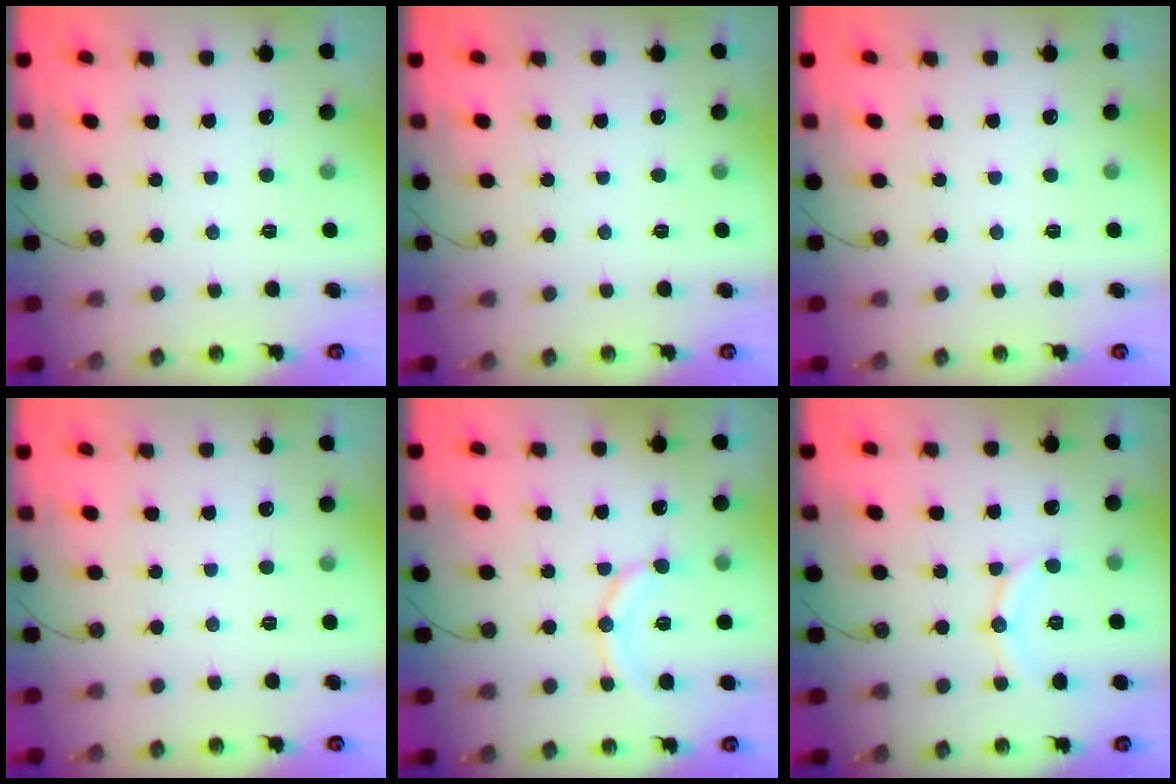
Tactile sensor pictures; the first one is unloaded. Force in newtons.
{"total": 0.0}
{"total": 0.0}
{"total": 0.0}
{"total": 12.5, "press": 12.1, "slide": 3.3}
{"total": 9.4, "press": 9.4, "slide": 0.6}